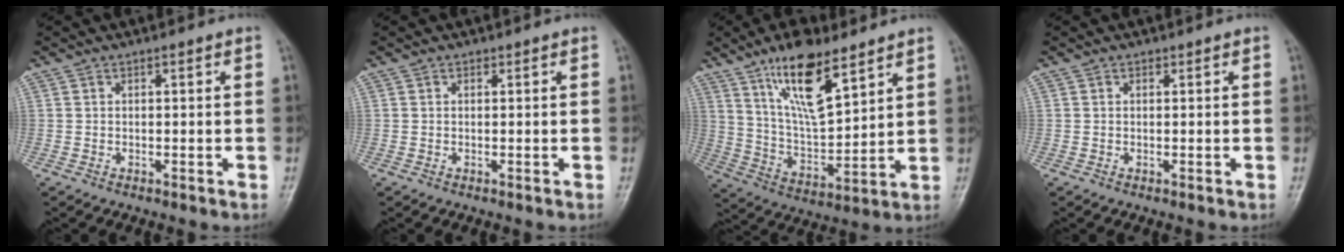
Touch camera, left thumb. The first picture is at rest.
{"total": 0.0}
{"total": 14.8, "force": [9.1, 5.1, 10.4], "torque": [-0.164, -0.051, 0.176]}
{"total": 0.0}